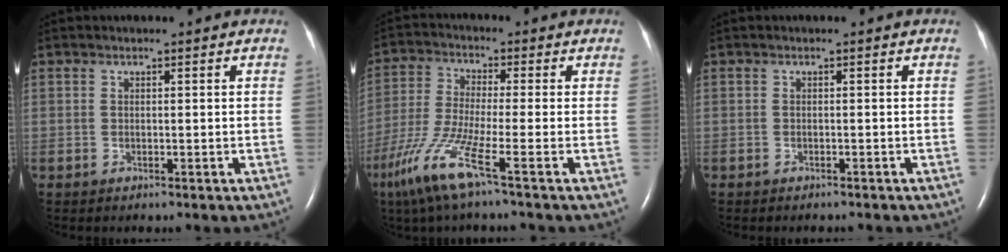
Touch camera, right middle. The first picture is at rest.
{"total": 9.3, "force": [-5.1, -0.8, 7.7], "torque": [-0.167, -0.028, -0.109]}
{"total": 1.5, "force": [-1.4, 0.5, 0.5], "torque": [-0.012, -0.003, -0.015]}